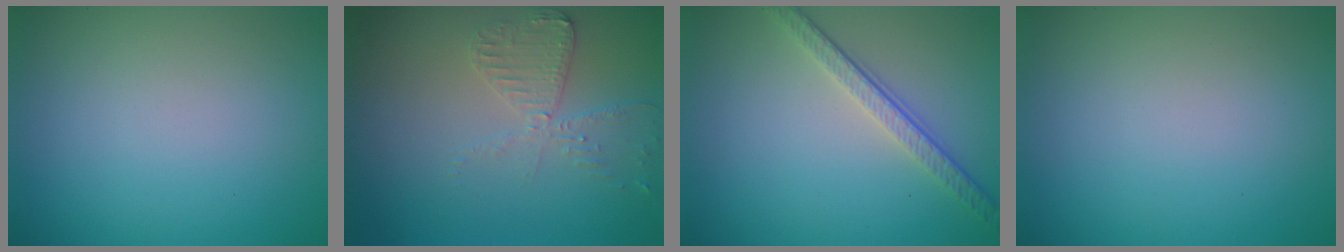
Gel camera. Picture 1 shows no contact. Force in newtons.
{"total": 2.9, "press": 2.8, "slide": 0.6}
{"total": 3.6, "press": 2.6, "slide": 2.4}
{"total": 0.0}